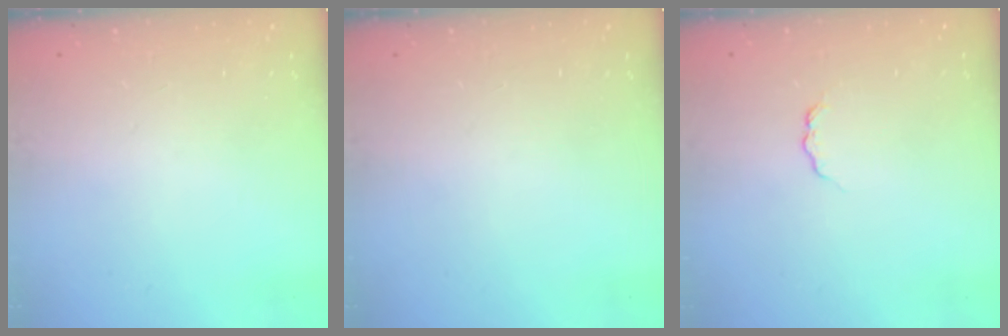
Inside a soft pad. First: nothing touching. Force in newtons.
{"total": 0.0}
{"total": 3.7, "press": 3.7, "slide": 0.5}